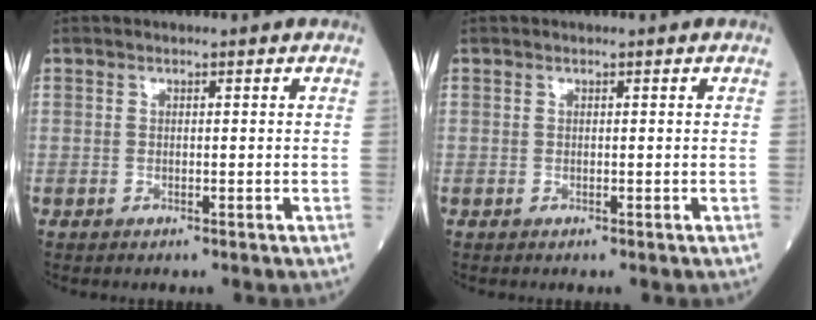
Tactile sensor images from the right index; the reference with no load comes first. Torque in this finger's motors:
{"motor_torque": [0.00, 0.00, 0.00, 0.00]}